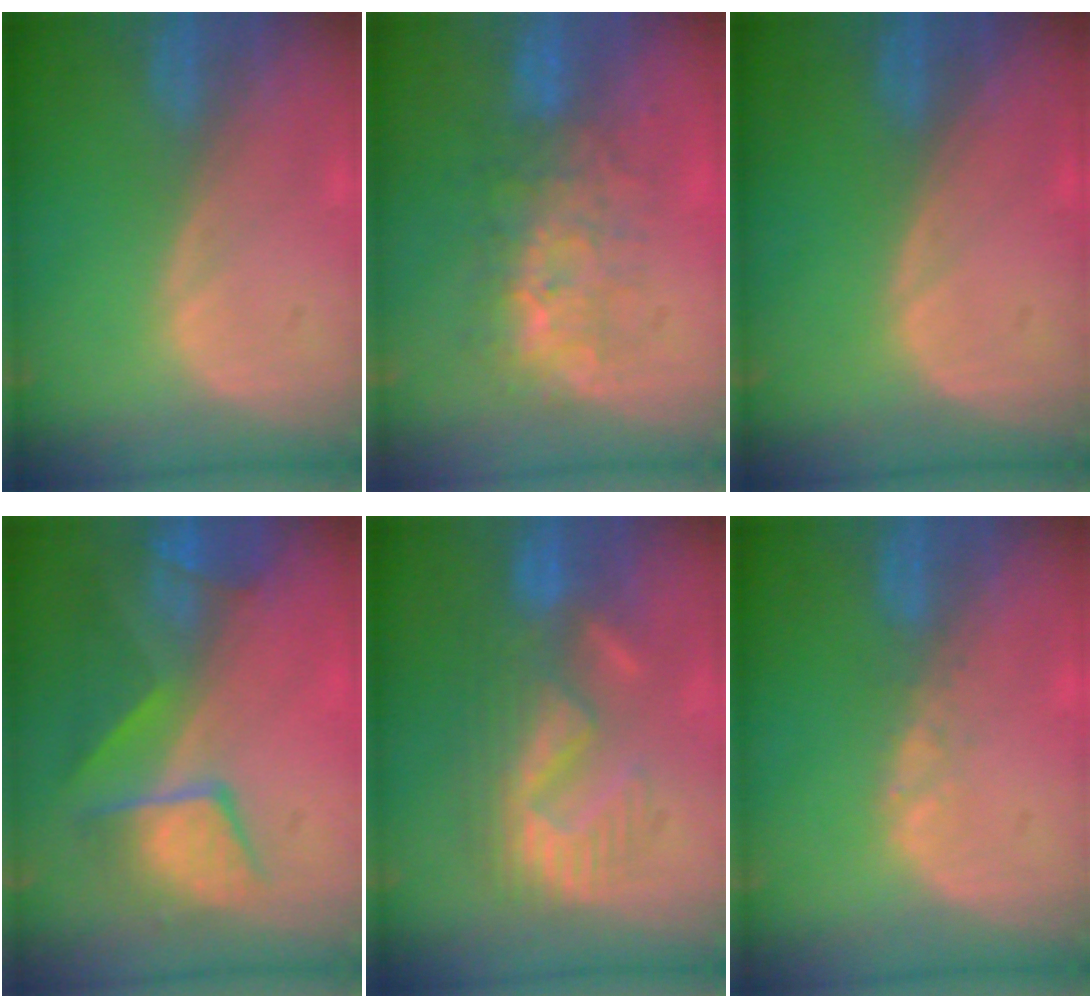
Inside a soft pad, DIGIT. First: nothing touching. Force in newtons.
{"total": 7.6, "press": 7.3, "slide": 2.2}
{"total": 0.0}
{"total": 10.1, "press": 8.7, "slide": 5.0}
{"total": 8.7, "press": 8.6, "slide": 1.4}
{"total": 1.0, "press": 1.0, "slide": 0.2}